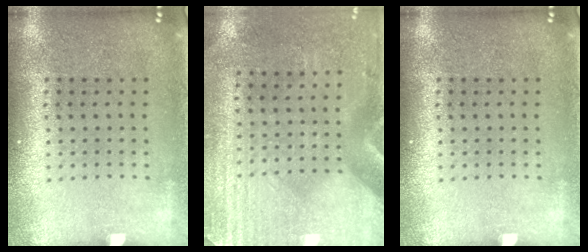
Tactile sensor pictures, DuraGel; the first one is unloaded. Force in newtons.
{"total": 2.9, "press": 2.5, "slide": 1.5}
{"total": 0.0}